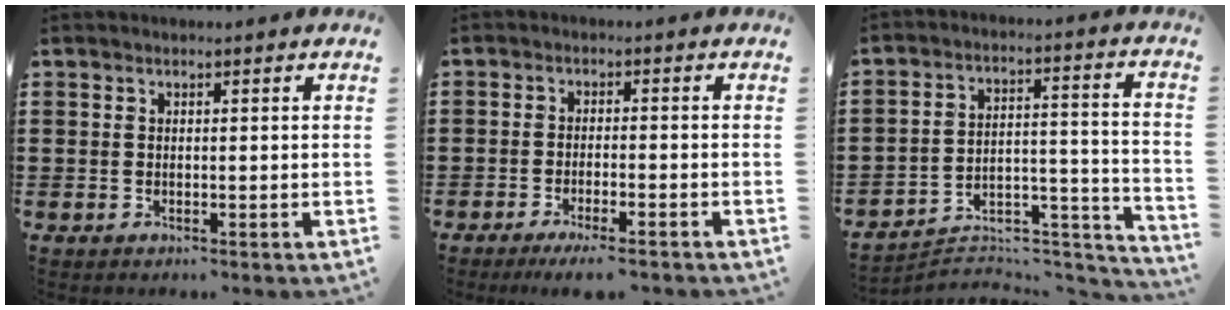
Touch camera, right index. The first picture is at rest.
{"total": 3.2, "force": [-2.7, 0.0, 1.6], "torque": [-0.034, -0.006, -0.053]}
{"total": 4.2, "force": [-3.8, 1.6, 0.8], "torque": [-0.017, -0.001, -0.079]}